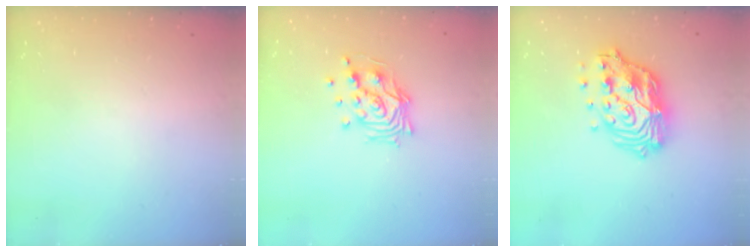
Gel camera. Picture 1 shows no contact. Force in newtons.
{"total": 12.5, "press": 12.4, "slide": 1.5}
{"total": 17.1, "press": 17.0, "slide": 1.5}